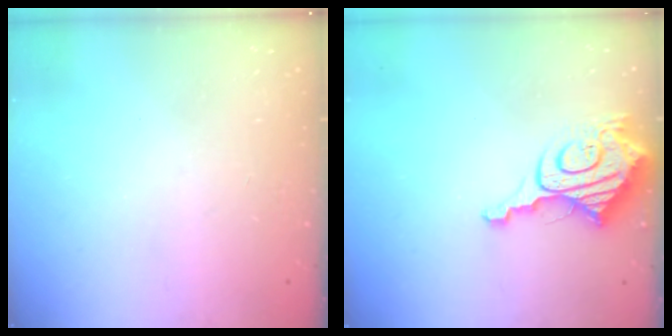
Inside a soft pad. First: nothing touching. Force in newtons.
{"total": 12.7, "press": 12.6, "slide": 1.6}